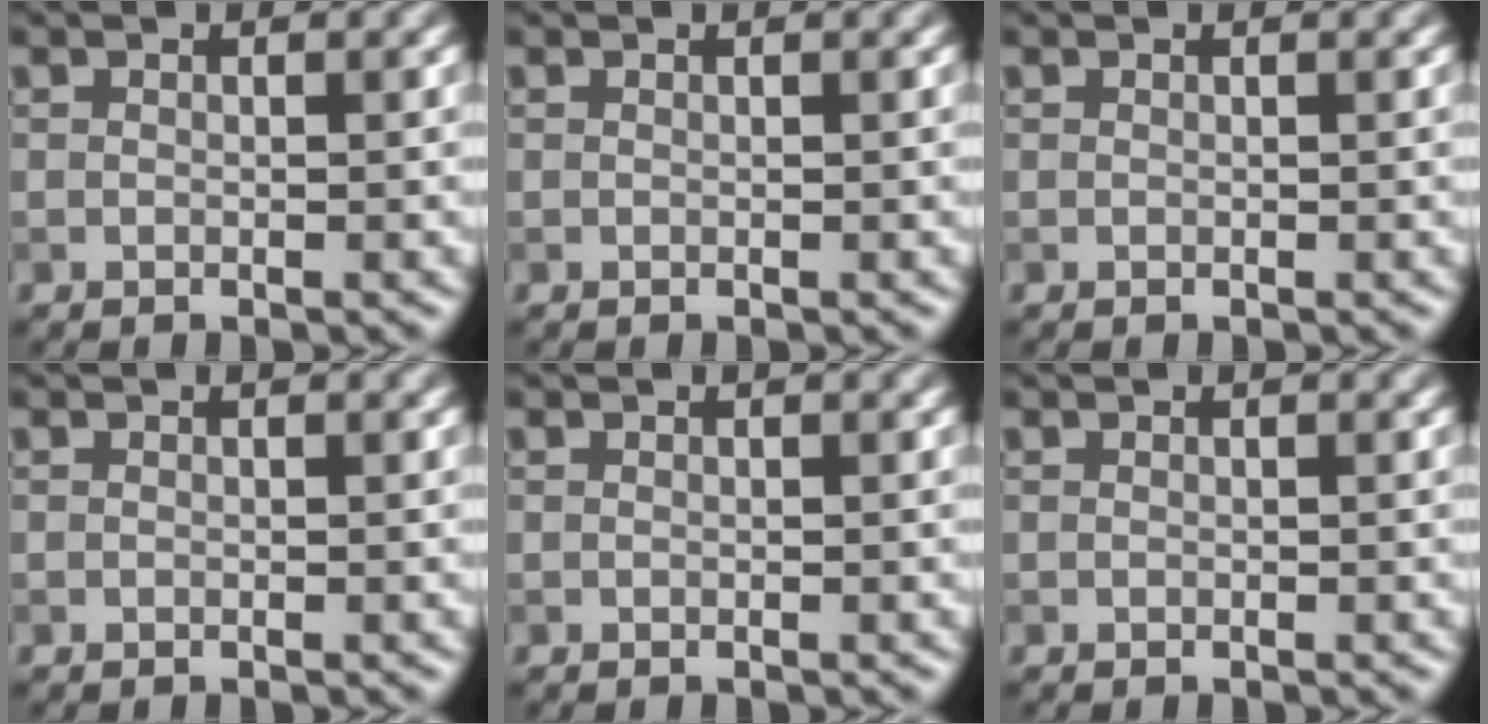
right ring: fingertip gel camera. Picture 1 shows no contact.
{"total": 0.0}
{"total": 0.0}
{"total": 0.0}
{"total": 0.0}
{"total": 0.0}